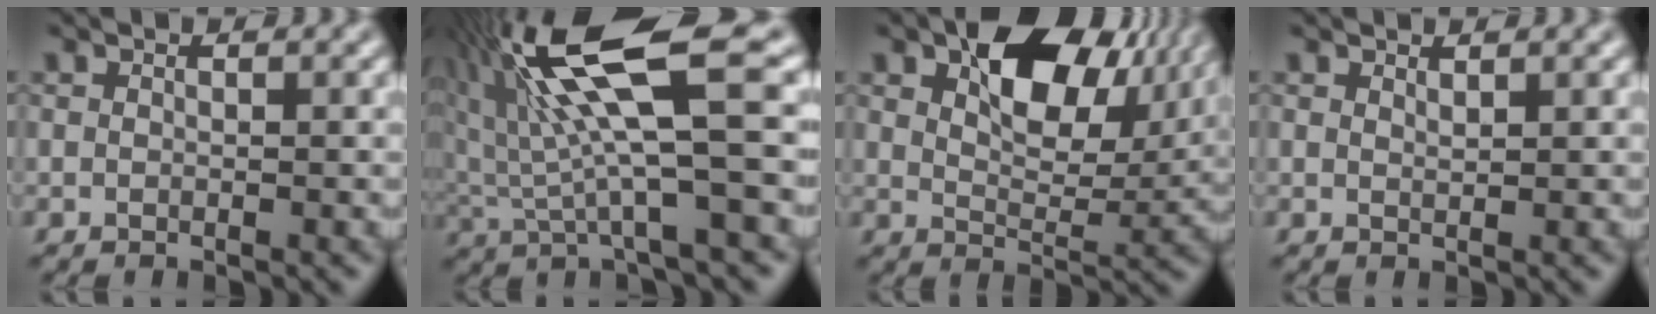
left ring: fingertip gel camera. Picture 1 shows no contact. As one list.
[{"total": 10.8, "force": [3.7, 2.3, 9.9], "torque": [-0.199, 0.018, 0.071]}, {"total": 10.2, "force": [4.5, 5.5, 7.3], "torque": [-0.108, 0.015, 0.071]}, {"total": 0.5, "force": [0.5, -0.1, 0.1], "torque": [-0.005, 0.001, 0.012]}]